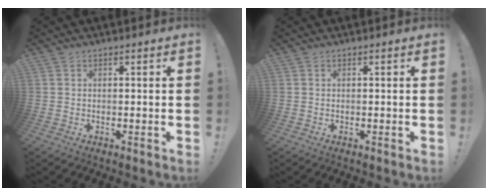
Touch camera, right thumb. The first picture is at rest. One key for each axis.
{"total": 0.0}